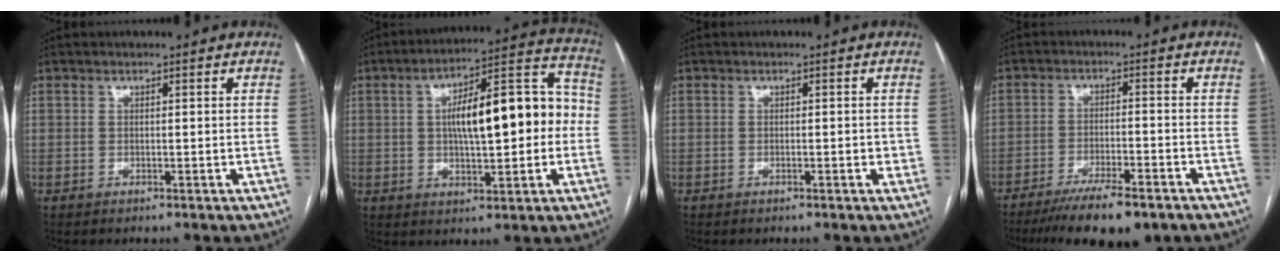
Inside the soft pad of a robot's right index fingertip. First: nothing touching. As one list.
[{"total": 16.5, "force": [0.4, 5.1, 15.7], "torque": [-0.230, 0.048, 0.010]}, {"total": 1.1, "force": [-0.3, 0.4, 1.0], "torque": [-0.014, 0.000, -0.005]}, {"total": 11.6, "force": [-8.9, 2.0, 7.2], "torque": [-0.108, -0.021, -0.139]}]